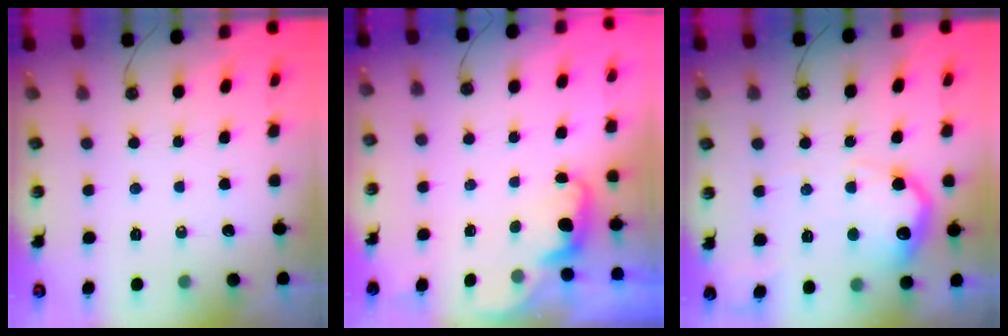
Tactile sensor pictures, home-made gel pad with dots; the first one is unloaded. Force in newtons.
{"total": 1.9, "press": 1.7, "slide": 0.9}
{"total": 14.9, "press": 14.9, "slide": 0.8}